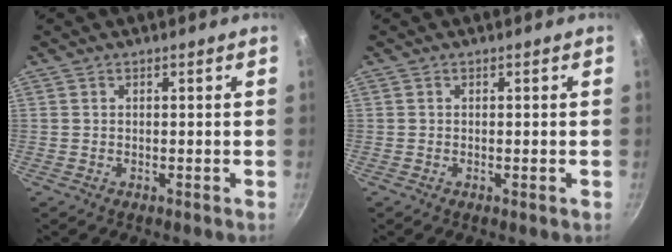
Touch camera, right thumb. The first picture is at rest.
{"total": 0.7, "force": [-0.2, 0.1, 0.6], "torque": [-0.011, -0.001, -0.004]}